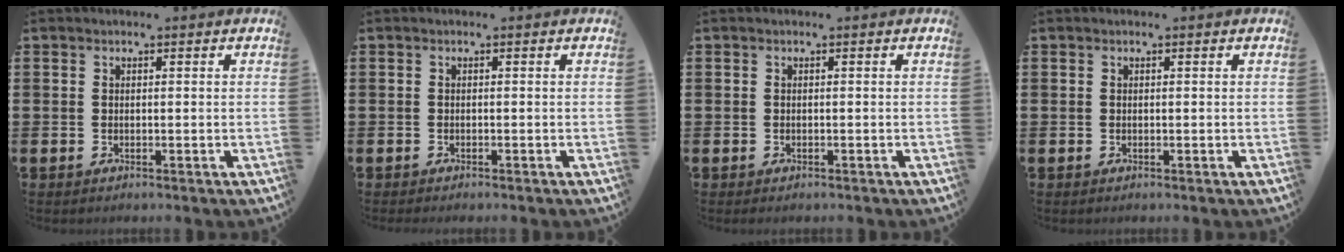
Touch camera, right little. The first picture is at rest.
{"total": 0.0}
{"total": 0.0}
{"total": 0.0}